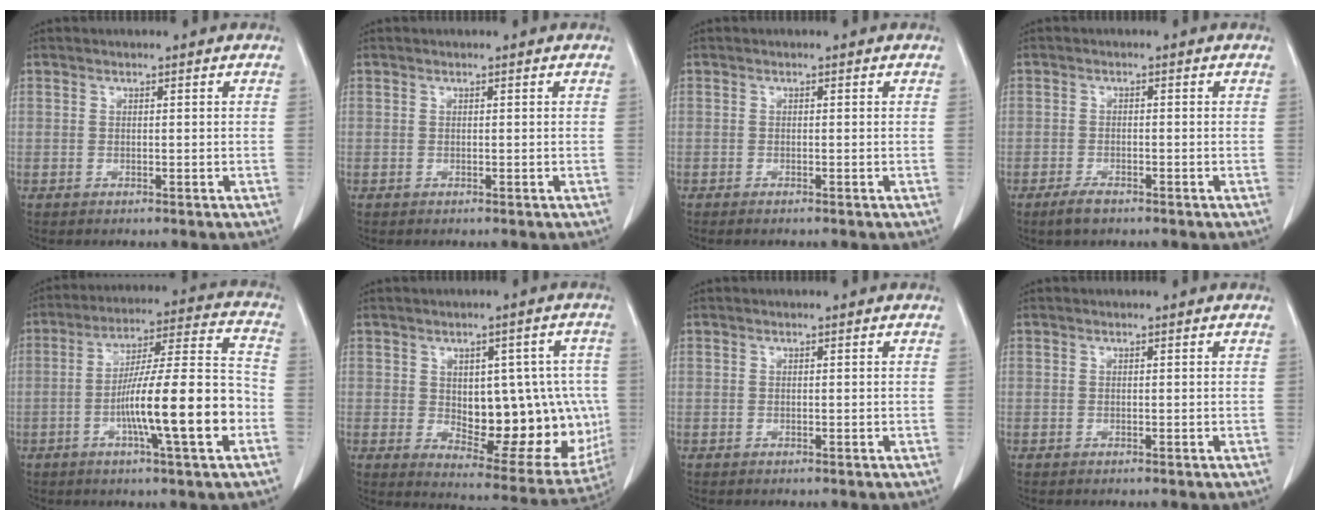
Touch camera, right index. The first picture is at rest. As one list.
[{"total": 0.0}, {"total": 0.5, "force": [-0.4, 0.1, 0.4], "torque": [-0.006, 0.001, -0.006]}, {"total": 2.5, "force": [-1.7, 1.1, 1.4], "torque": [-0.028, 0.001, -0.026]}, {"total": 16.0, "force": [-4.6, 0.7, 15.3], "torque": [-0.250, 0.009, -0.073]}, {"total": 17.4, "force": [-0.6, 8.8, 15.0], "torque": [-0.185, 0.011, 0.024]}, {"total": 0.0}, {"total": 0.0}]